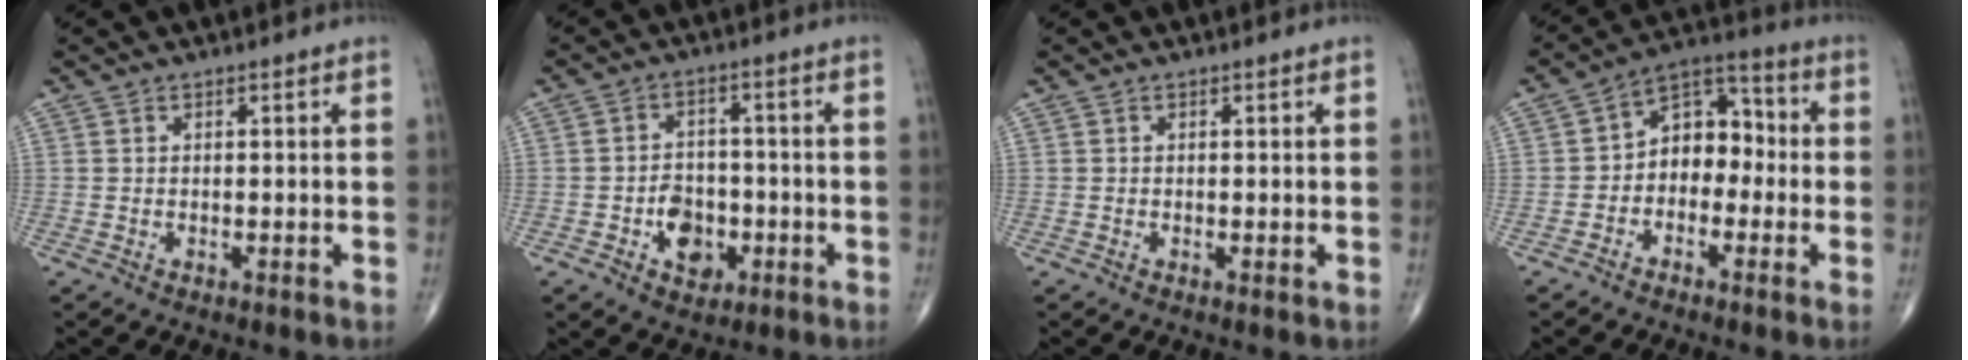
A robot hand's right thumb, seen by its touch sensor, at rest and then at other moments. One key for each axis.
{"total": 7.0, "fx": -2.3, "fy": 5.1, "fz": 4.2, "tx": -0.034, "ty": 0.016, "tz": -0.036}
{"total": 0.0}
{"total": 9.2, "fx": -1.4, "fy": 6.7, "fz": 6.2, "tx": -0.056, "ty": 0.046, "tz": -0.044}